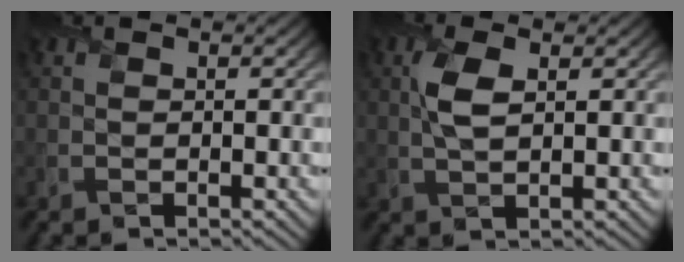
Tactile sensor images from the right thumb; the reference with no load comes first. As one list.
[{"total": 3.8, "force": [1.0, 1.6, 3.3], "torque": [-0.082, 0.002, 0.022]}]